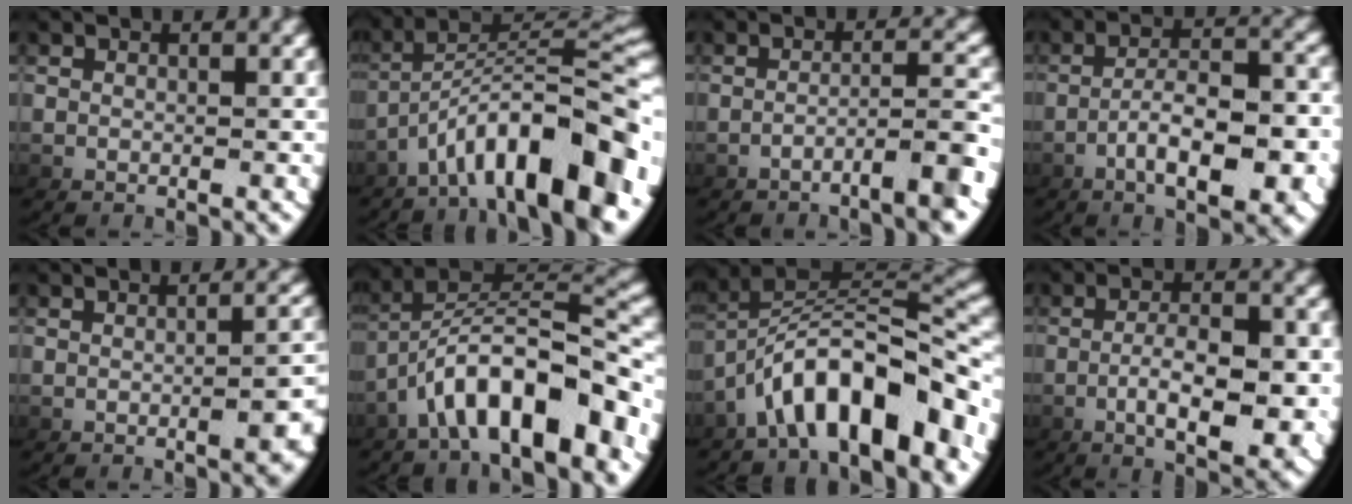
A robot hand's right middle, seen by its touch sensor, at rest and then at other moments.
{"total": 9.6, "force": [-3.1, 3.9, 8.3], "torque": [-0.120, -0.005, -0.039]}
{"total": 4.2, "force": [-2.5, 0.4, 3.3], "torque": [-0.051, 0.007, -0.043]}
{"total": 6.0, "force": [-2.7, 1.7, 5.2], "torque": [-0.078, 0.000, -0.040]}
{"total": 3.7, "force": [-1.1, 1.1, 3.4], "torque": [-0.032, 0.007, -0.019]}
{"total": 6.8, "force": [-2.3, 2.9, 5.7], "torque": [-0.099, -0.001, -0.029]}
{"total": 7.8, "force": [-2.5, 3.8, 6.3], "torque": [-0.113, -0.001, -0.034]}
{"total": 6.6, "force": [-1.6, 2.2, 6.0], "torque": [-0.091, -0.007, -0.023]}